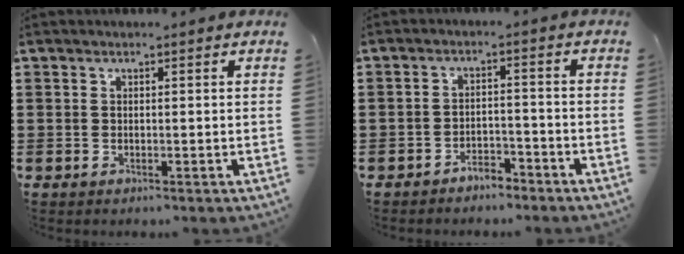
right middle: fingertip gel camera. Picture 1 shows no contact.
{"total": 3.1, "force": [-3.1, 0.5, 0.1], "torque": [-0.009, 0.004, -0.065]}